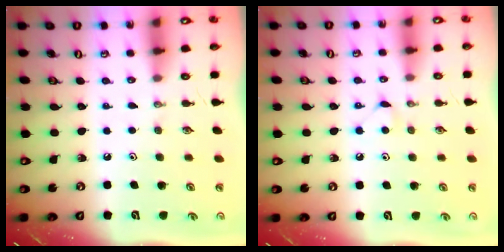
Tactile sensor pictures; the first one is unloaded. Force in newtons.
{"total": 3.2, "press": 3.2, "slide": 0.5}